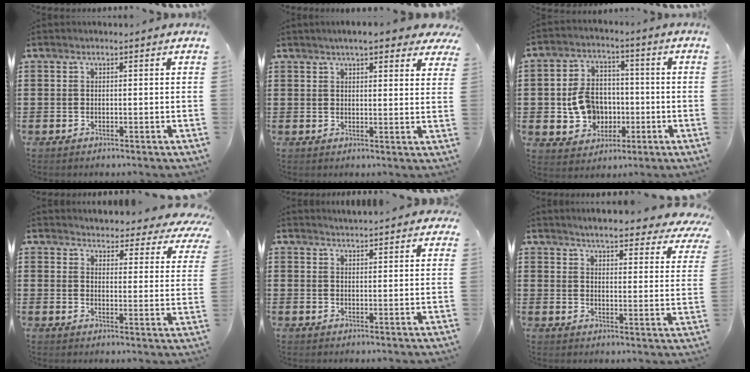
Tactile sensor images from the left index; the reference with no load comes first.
{"total": 4.6, "force": [3.9, 0.7, 2.5], "torque": [-0.052, -0.004, 0.067]}
{"total": 8.2, "force": [-1.0, 6.9, 4.2], "torque": [-0.097, 0.017, -0.016]}
{"total": 3.8, "force": [3.7, 0.3, 0.6], "torque": [-0.027, -0.034, 0.061]}
{"total": 2.4, "force": [2.4, 0.0, 0.1], "torque": [-0.010, -0.005, 0.045]}
{"total": 5.0, "force": [4.7, -0.2, 1.8], "torque": [-0.046, -0.033, 0.078]}